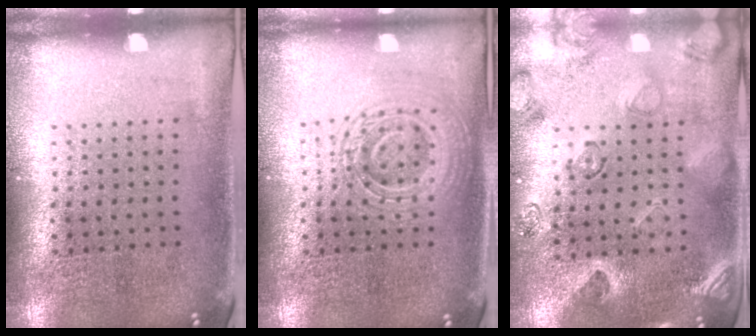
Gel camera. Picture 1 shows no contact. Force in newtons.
{"total": 1.8, "press": 1.7, "slide": 0.4}
{"total": 2.2, "press": 1.8, "slide": 1.3}